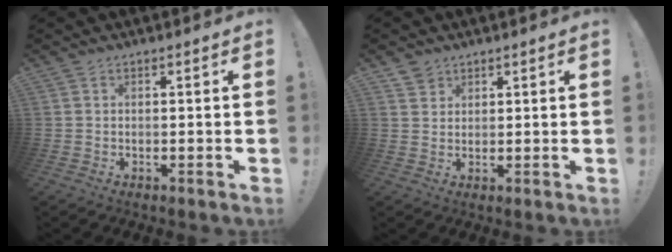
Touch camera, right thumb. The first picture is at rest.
{"total": 3.0, "force": [2.4, 1.9, 0.4], "torque": [-0.005, -0.010, 0.044]}